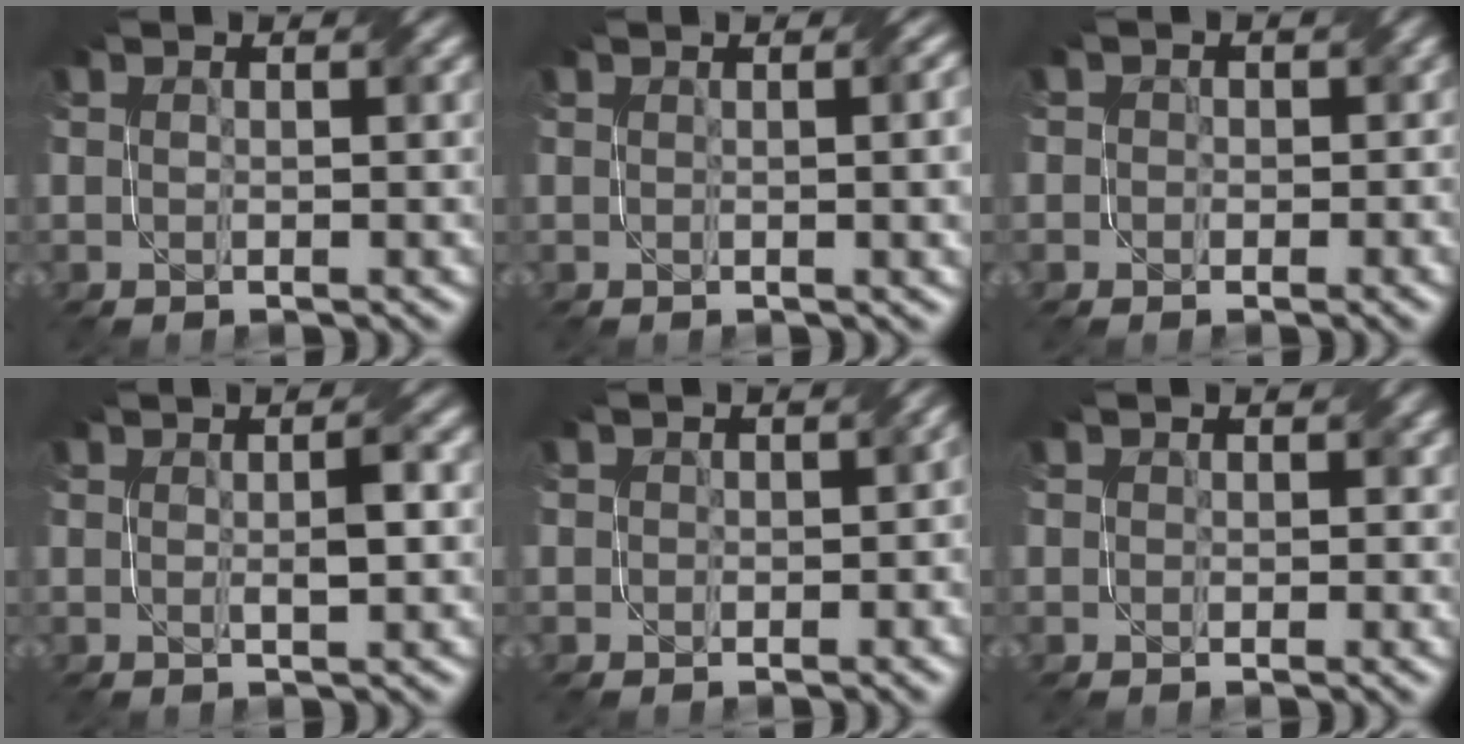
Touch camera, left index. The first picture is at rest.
{"total": 3.3, "force": [0.4, 1.3, 3.1], "torque": [-0.024, 0.008, 0.008]}
{"total": 2.7, "force": [0.5, 2.5, 0.9], "torque": [0.004, 0.009, -0.016]}
{"total": 1.7, "force": [0.1, 0.2, 1.7], "torque": [-0.027, 0.002, 0.001]}
{"total": 2.3, "force": [0.2, 2.0, 1.0], "torque": [-0.001, 0.002, -0.002]}
{"total": 1.4, "force": [0.5, 1.2, 0.6], "torque": [-0.004, -0.001, 0.000]}